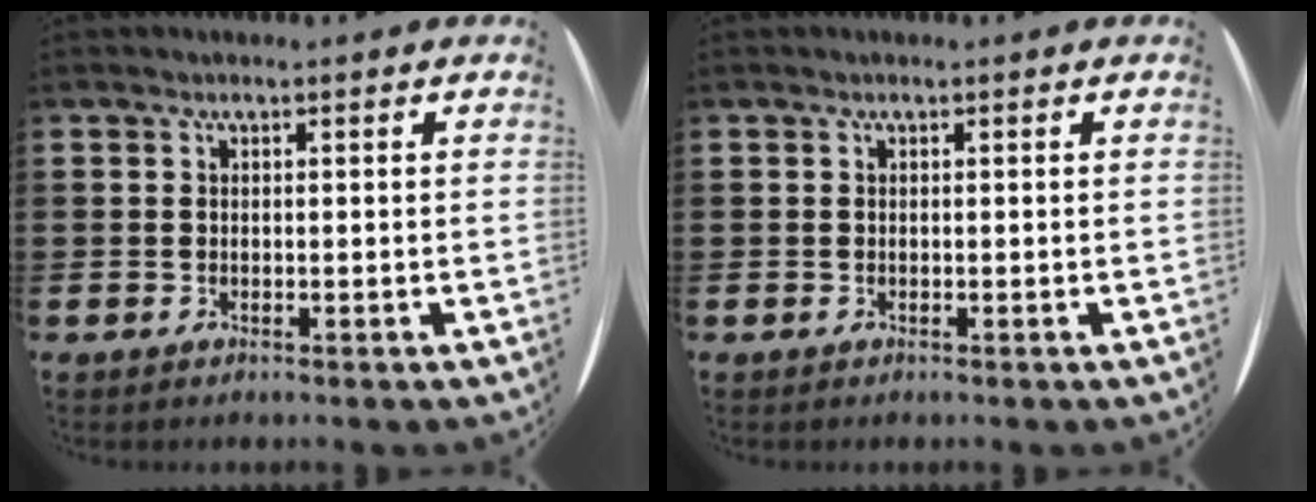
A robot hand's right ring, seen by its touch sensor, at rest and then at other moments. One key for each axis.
{"total": 0.0}